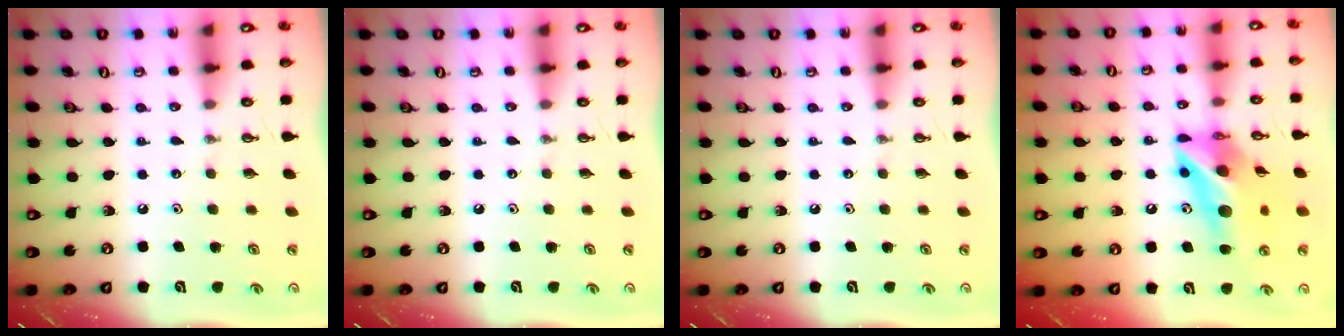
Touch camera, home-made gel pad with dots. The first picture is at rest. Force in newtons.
{"total": 0.0}
{"total": 0.0}
{"total": 15.5, "press": 15.4, "slide": 1.7}